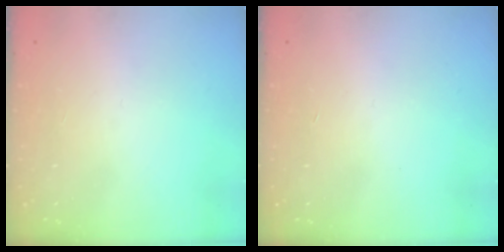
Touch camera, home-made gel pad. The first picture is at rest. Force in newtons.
{"total": 0.0}